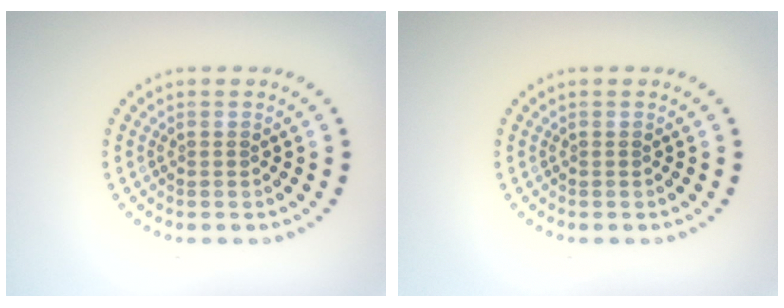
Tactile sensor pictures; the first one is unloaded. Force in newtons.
{"total": 0.0}